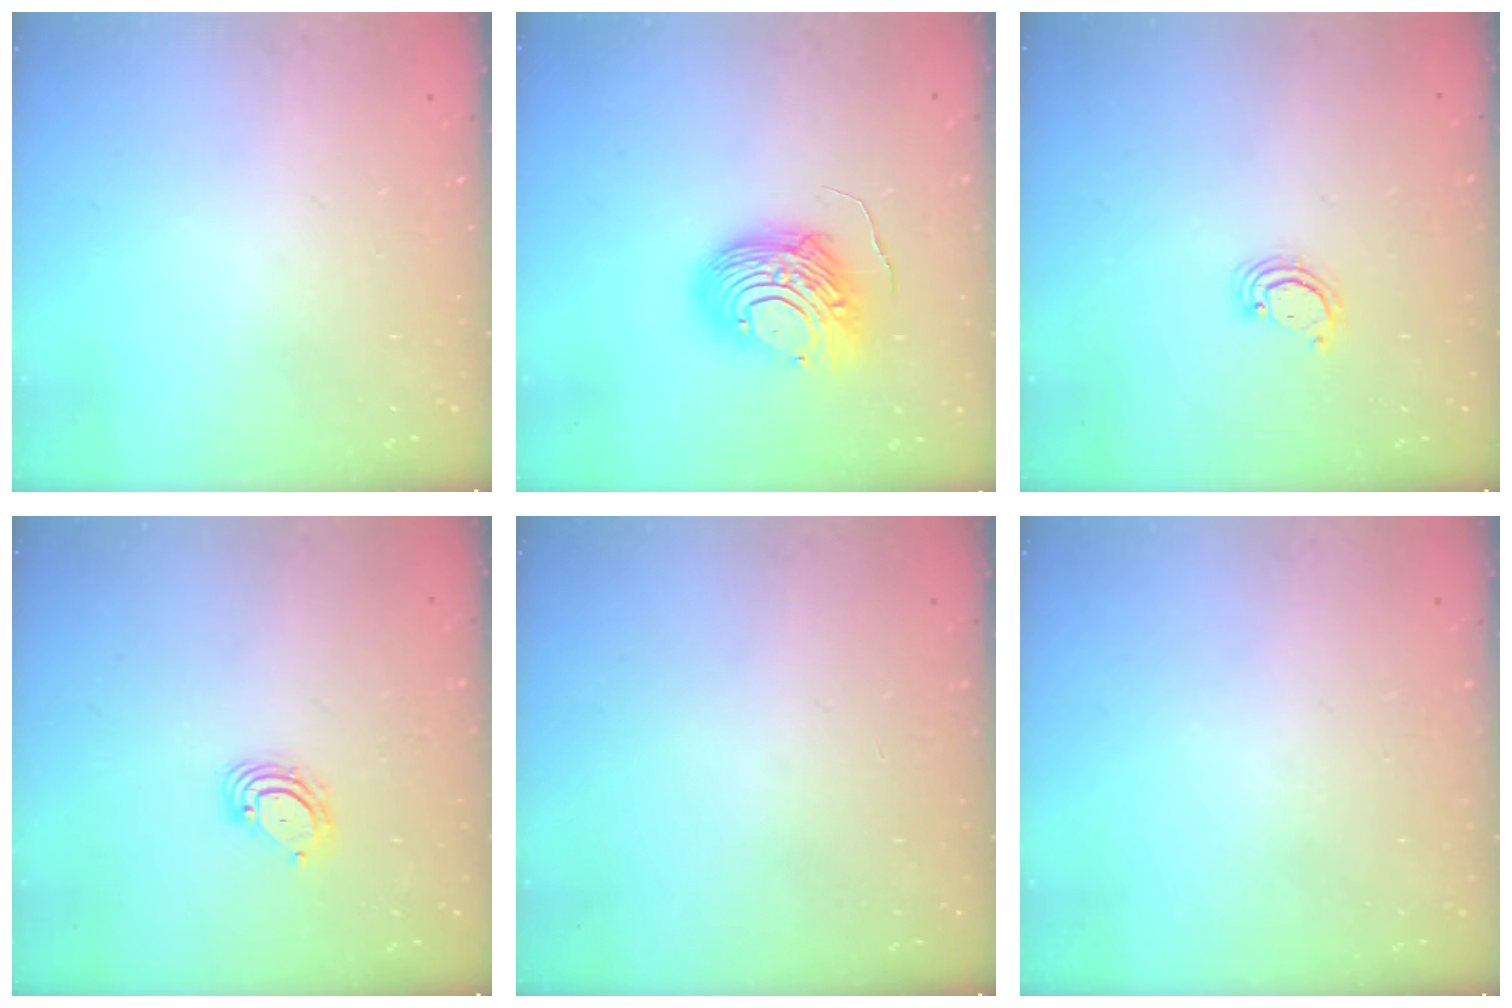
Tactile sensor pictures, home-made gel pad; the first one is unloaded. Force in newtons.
{"total": 11.2, "press": 11.2, "slide": 1.1}
{"total": 2.9, "press": 2.8, "slide": 0.3}
{"total": 5.0, "press": 4.9, "slide": 0.4}
{"total": 0.0}
{"total": 0.0}